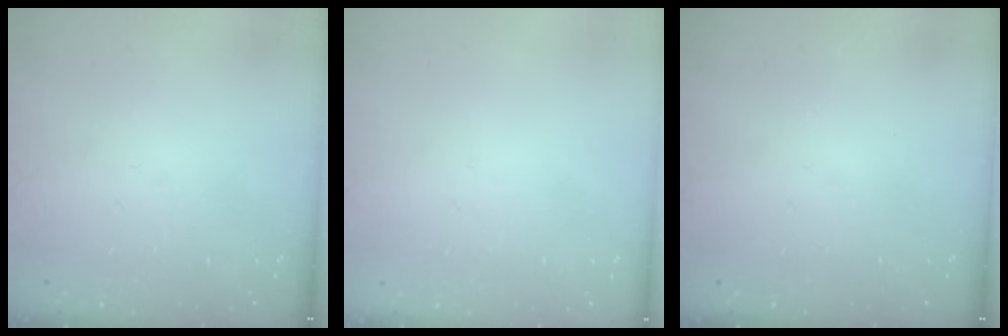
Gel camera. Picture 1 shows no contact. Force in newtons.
{"total": 1.5, "press": 1.5, "slide": 0.1}
{"total": 0.0}